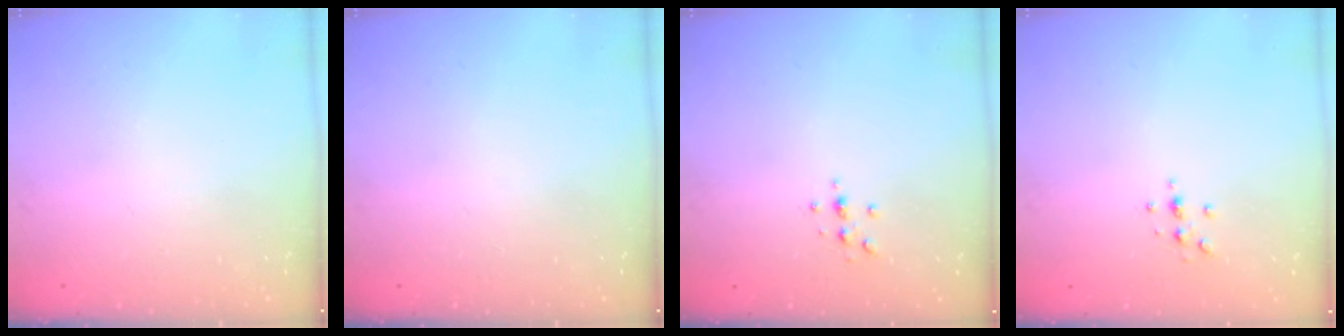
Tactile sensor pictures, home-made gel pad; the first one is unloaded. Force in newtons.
{"total": 0.0}
{"total": 3.0, "press": 3.0, "slide": 0.3}
{"total": 3.0, "press": 3.0, "slide": 0.3}